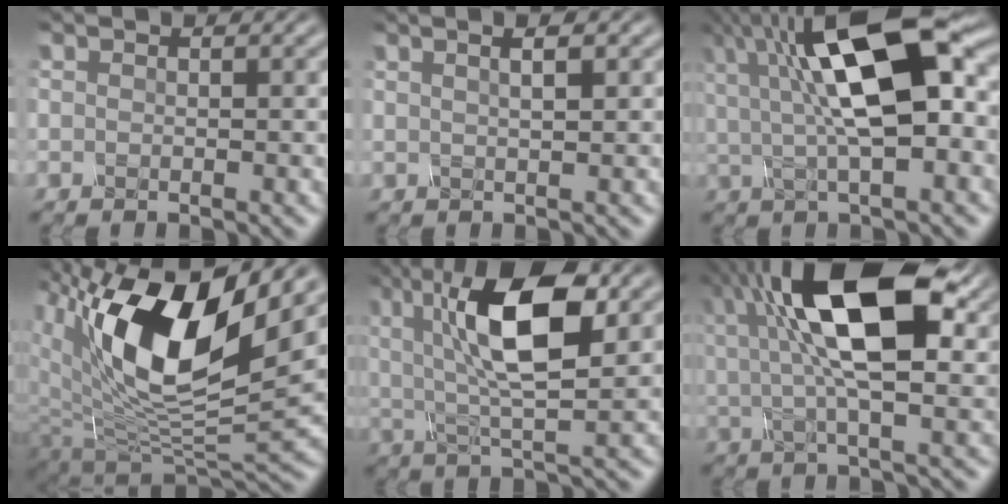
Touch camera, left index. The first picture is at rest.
{"total": 3.9, "force": [1.9, 1.7, 2.9], "torque": [-0.018, 0.026, -0.003]}
{"total": 13.1, "force": [3.2, 4.5, 11.9], "torque": [-0.191, 0.016, 0.044]}
{"total": 14.5, "force": [6.3, 6.3, 11.5], "torque": [-0.202, 0.001, 0.113]}
{"total": 10.7, "force": [3.0, 3.7, 9.6], "torque": [-0.172, 0.010, 0.046]}
{"total": 12.9, "force": [3.9, 4.8, 11.3], "torque": [-0.191, 0.012, 0.055]}